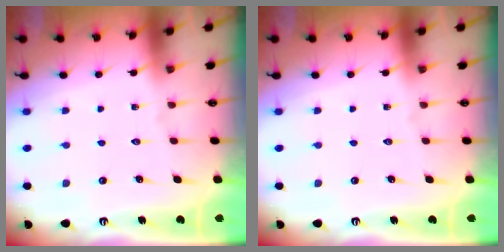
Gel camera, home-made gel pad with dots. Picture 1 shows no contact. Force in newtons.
{"total": 0.0}